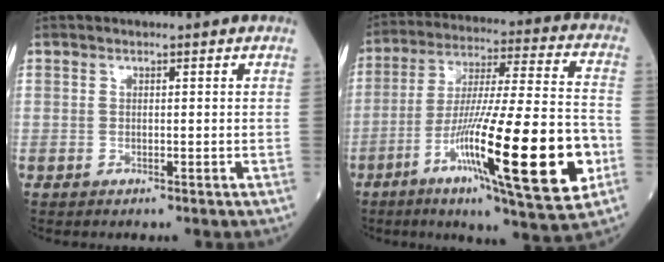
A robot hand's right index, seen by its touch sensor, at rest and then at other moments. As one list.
[{"total": 24.9, "force": [-8.3, 1.8, 23.5], "torque": [-0.371, -0.032, -0.134]}]